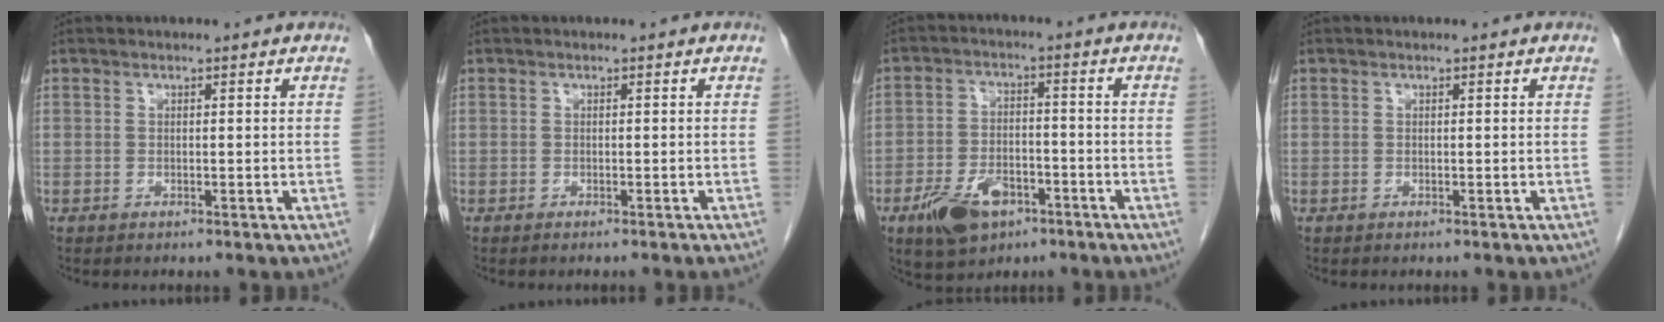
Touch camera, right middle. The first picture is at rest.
{"total": 1.5, "force": [-1.3, -0.2, 0.7], "torque": [-0.009, 0.003, -0.016]}
{"total": 8.7, "force": [-4.8, 4.7, 5.5], "torque": [-0.106, -0.001, -0.077]}
{"total": 0.0}